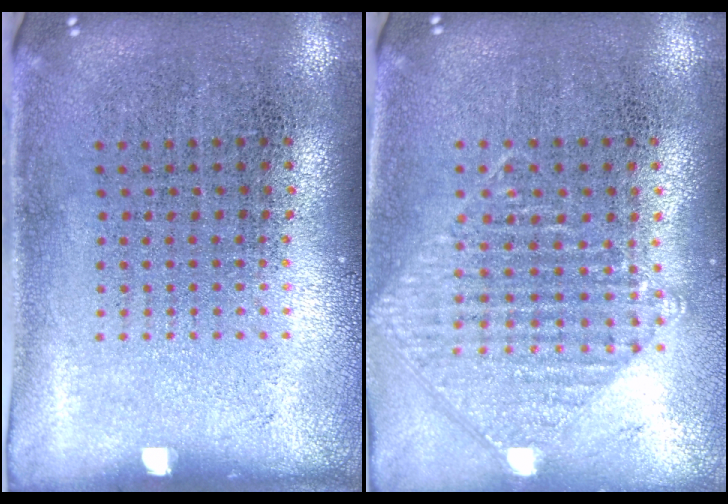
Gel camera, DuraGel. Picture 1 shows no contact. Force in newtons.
{"total": 0.9, "press": 0.9, "slide": 0.1}